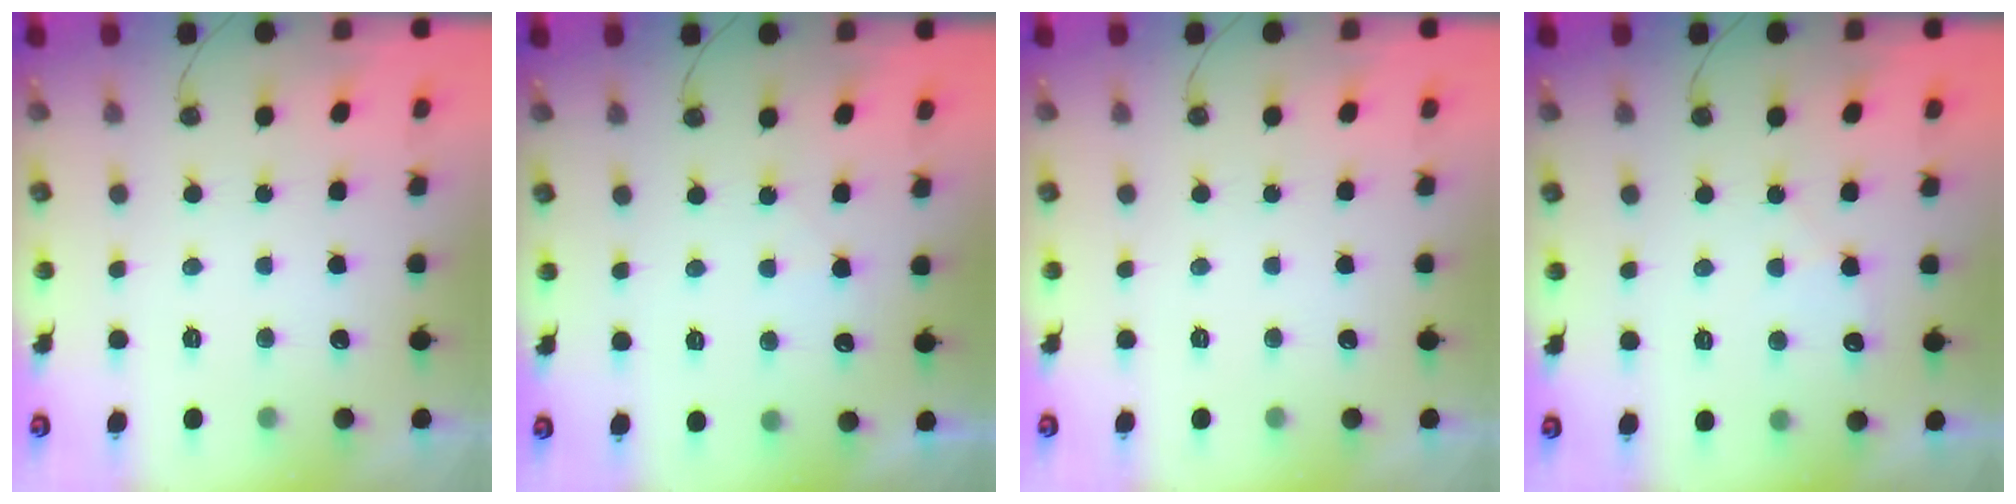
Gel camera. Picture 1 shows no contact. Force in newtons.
{"total": 4.9, "press": 4.9, "slide": 0.6}
{"total": 0.0}
{"total": 4.2, "press": 4.2, "slide": 0.6}